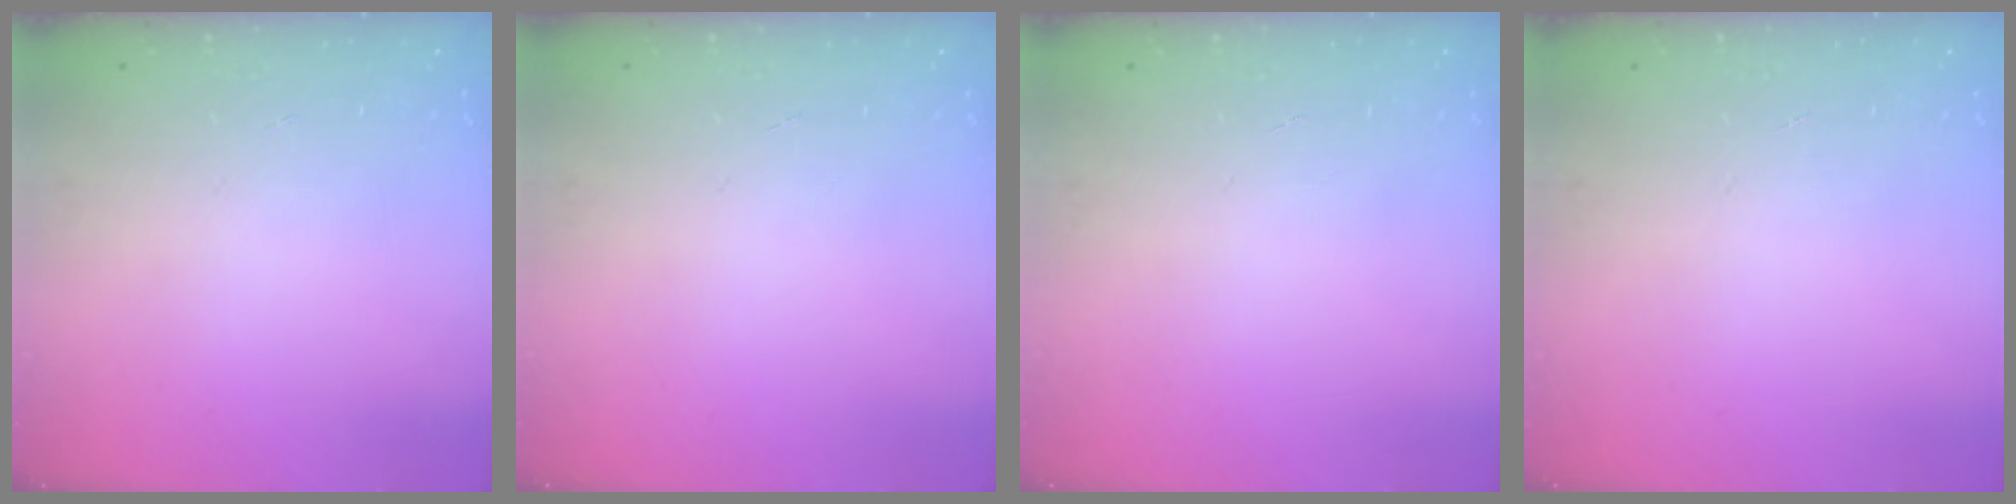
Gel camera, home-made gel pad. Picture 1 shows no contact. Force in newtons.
{"total": 0.0}
{"total": 0.0}
{"total": 0.0}